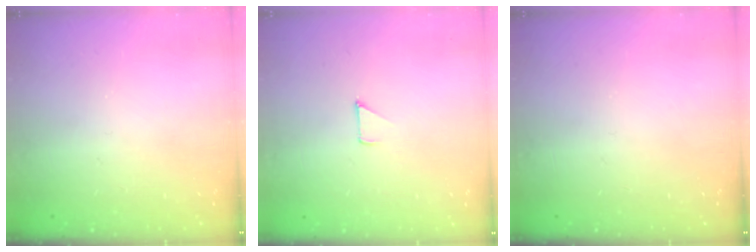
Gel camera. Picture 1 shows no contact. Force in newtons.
{"total": 2.9, "press": 2.8, "slide": 0.3}
{"total": 0.0}